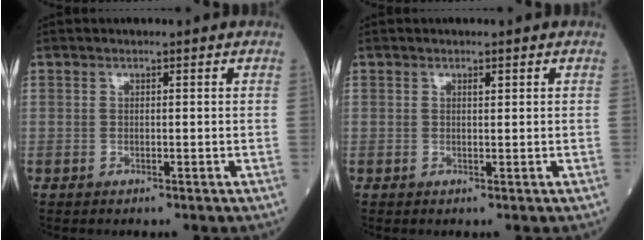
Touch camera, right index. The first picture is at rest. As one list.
[{"total": 0.6, "force": [0.4, 0.1, 0.4], "torque": [-0.011, -0.003, 0.005]}]